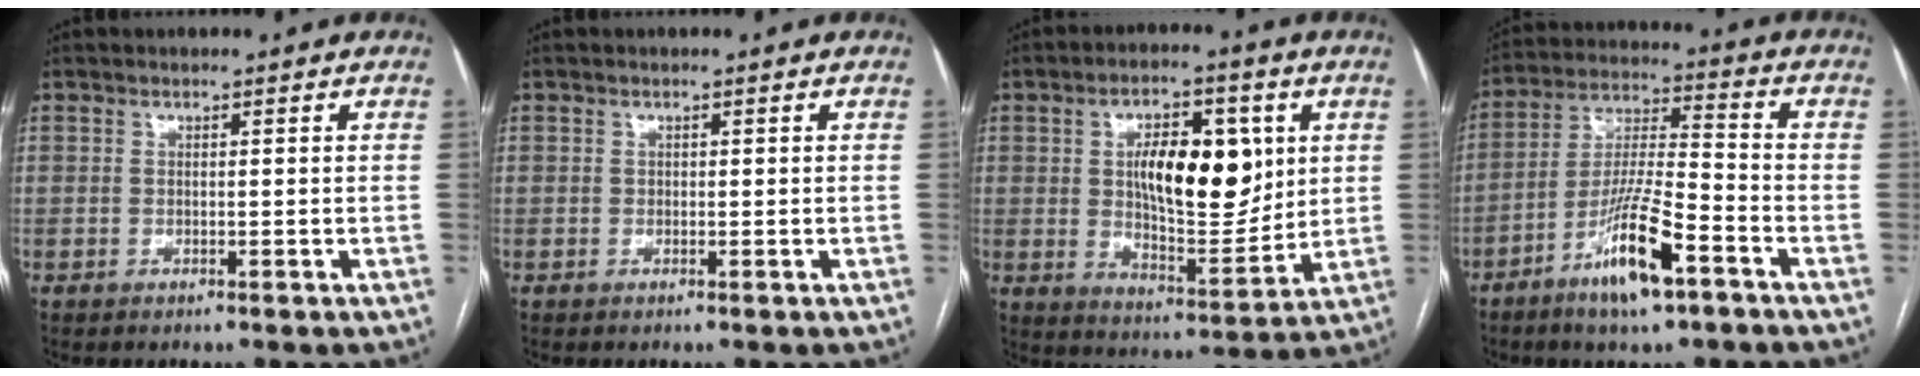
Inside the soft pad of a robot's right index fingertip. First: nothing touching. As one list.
[{"total": 0.0}, {"total": 14.0, "force": [3.2, 5.8, 12.3], "torque": [-0.200, 0.007, 0.058]}, {"total": 12.7, "force": [-7.0, 1.7, 10.4], "torque": [-0.200, -0.013, -0.127]}]